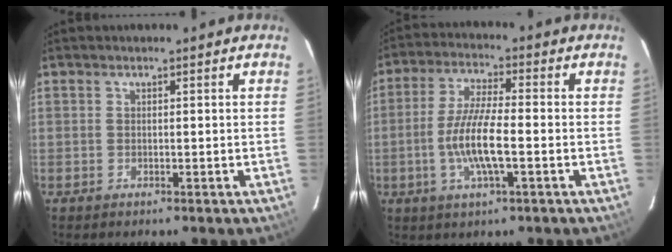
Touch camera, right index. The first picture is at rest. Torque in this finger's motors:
{"motor_torque": [1.24, -0.61, 0.80, 0.18]}